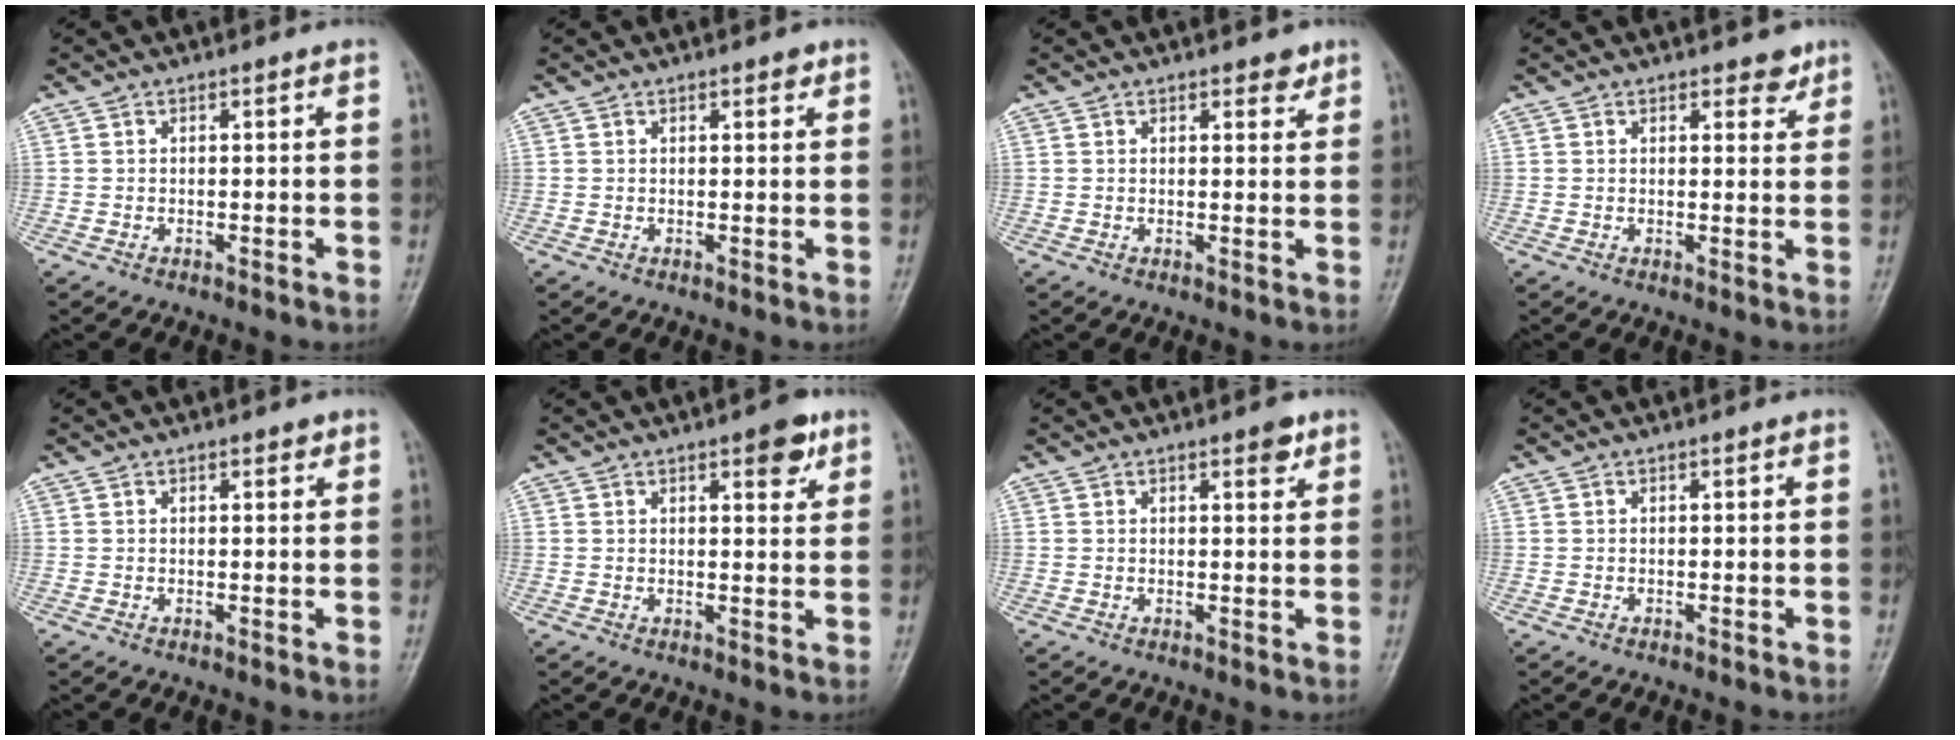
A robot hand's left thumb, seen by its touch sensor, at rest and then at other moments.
{"total": 1.5, "force": [0.9, 0.6, 0.9], "torque": [-0.005, -0.003, 0.010]}
{"total": 2.3, "force": [1.7, 1.1, 1.0], "torque": [0.001, -0.010, 0.021]}
{"total": 2.7, "force": [2.0, 1.4, 1.1], "torque": [0.003, -0.012, 0.025]}
{"total": 1.2, "force": [0.8, 0.6, 0.6], "torque": [-0.002, -0.003, 0.008]}
{"total": 4.8, "force": [2.8, 1.8, 3.5], "torque": [-0.032, -0.013, 0.033]}
{"total": 2.5, "force": [1.6, 0.9, 1.6], "torque": [-0.015, -0.008, 0.020]}
{"total": 0.0}